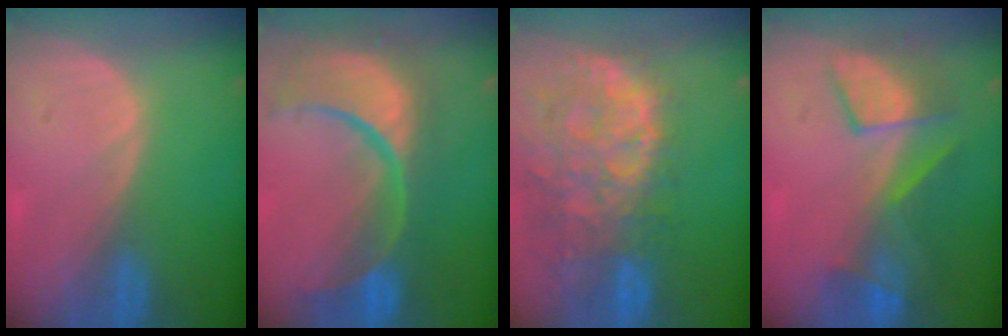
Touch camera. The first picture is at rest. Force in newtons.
{"total": 14.2, "press": 11.3, "slide": 8.7}
{"total": 13.6, "press": 11.0, "slide": 7.9}
{"total": 8.0, "press": 7.5, "slide": 2.7}